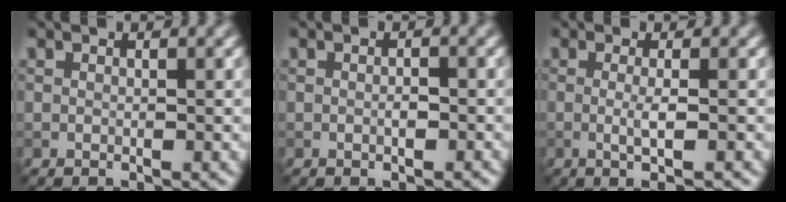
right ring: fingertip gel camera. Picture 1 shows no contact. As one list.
[{"total": 1.0, "force": [-0.3, 0.4, 0.9], "torque": [-0.014, 0.000, -0.004]}, {"total": 2.6, "force": [-0.3, 0.5, 2.5], "torque": [-0.043, -0.007, -0.007]}]